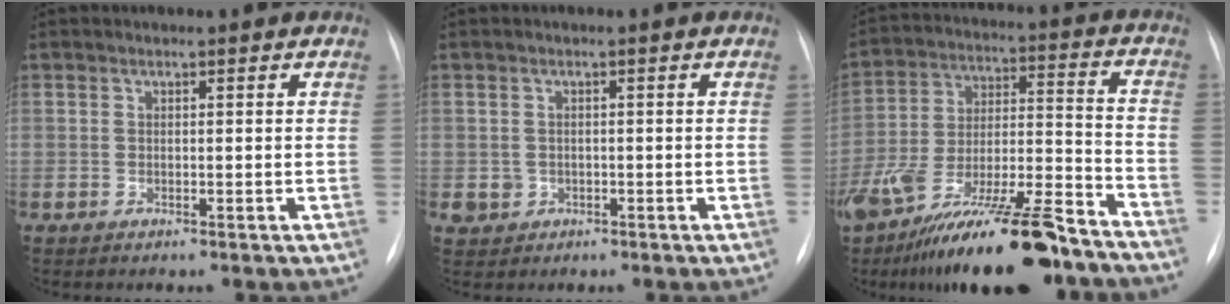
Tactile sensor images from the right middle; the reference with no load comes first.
{"total": 2.1, "force": [-0.5, 2.0, 0.3], "torque": [0.000, 0.006, -0.001]}
{"total": 26.1, "force": [-19.5, 4.5, 16.7], "torque": [-0.267, -0.012, -0.325]}